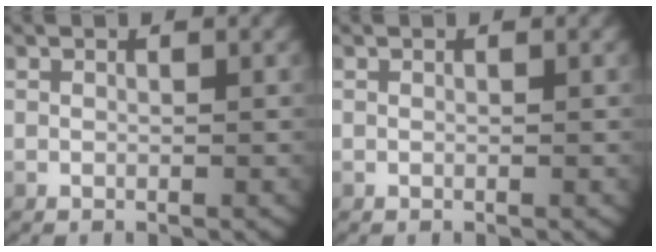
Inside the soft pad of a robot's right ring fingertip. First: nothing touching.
{"total": 0.0}